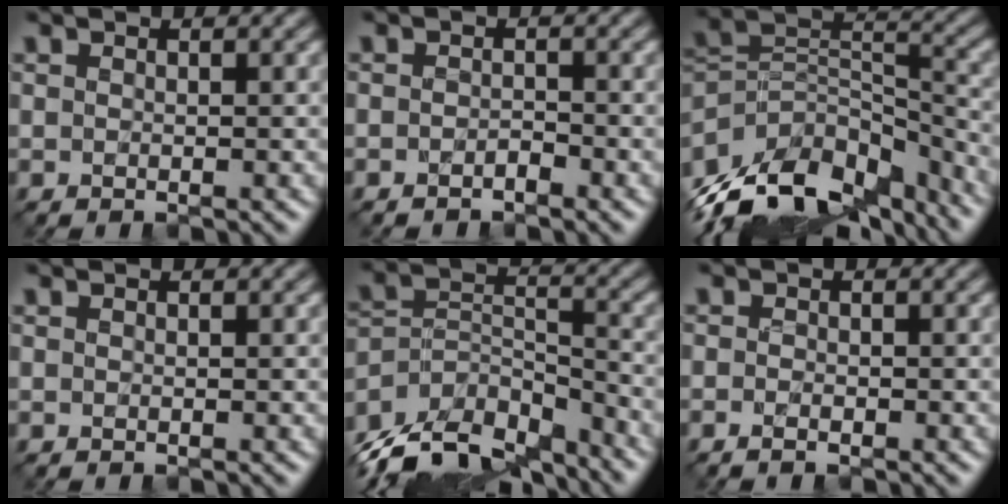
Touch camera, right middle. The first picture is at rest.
{"total": 0.7, "force": [-0.7, -0.1, 0.0], "torque": [-0.003, -0.004, -0.010]}
{"total": 13.5, "force": [-9.8, 6.8, 6.4], "torque": [-0.164, 0.010, -0.157]}
{"total": 0.0}
{"total": 11.0, "force": [-9.5, 4.3, 3.4], "torque": [-0.076, -0.004, -0.152]}
{"total": 0.7, "force": [-0.6, 0.1, 0.3], "torque": [-0.007, -0.008, -0.007]}